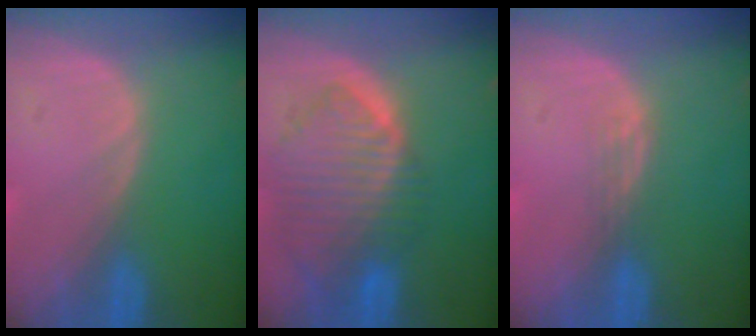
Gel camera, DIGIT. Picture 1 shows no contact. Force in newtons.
{"total": 10.0, "press": 8.6, "slide": 5.1}
{"total": 1.8, "press": 1.3, "slide": 1.2}